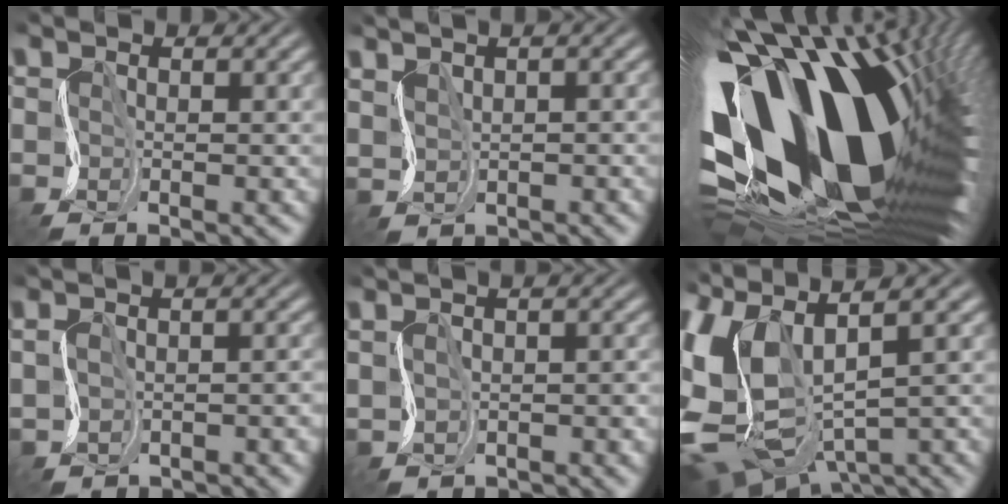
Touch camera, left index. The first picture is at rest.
{"total": 1.1, "force": [0.4, -0.7, -0.7], "torque": [0.004, -0.010, 0.018]}
{"total": 19.2, "force": [2.1, 8.7, 17.0], "torque": [-0.319, -0.064, 0.046]}
{"total": 2.2, "force": [-1.6, 1.1, 0.9], "torque": [-0.009, -0.006, -0.010]}
{"total": 0.8, "force": [-0.8, 0.1, 0.2], "torque": [-0.003, -0.015, -0.001]}
{"total": 9.6, "force": [-0.7, 5.4, 7.8], "torque": [-0.210, -0.013, 0.007]}